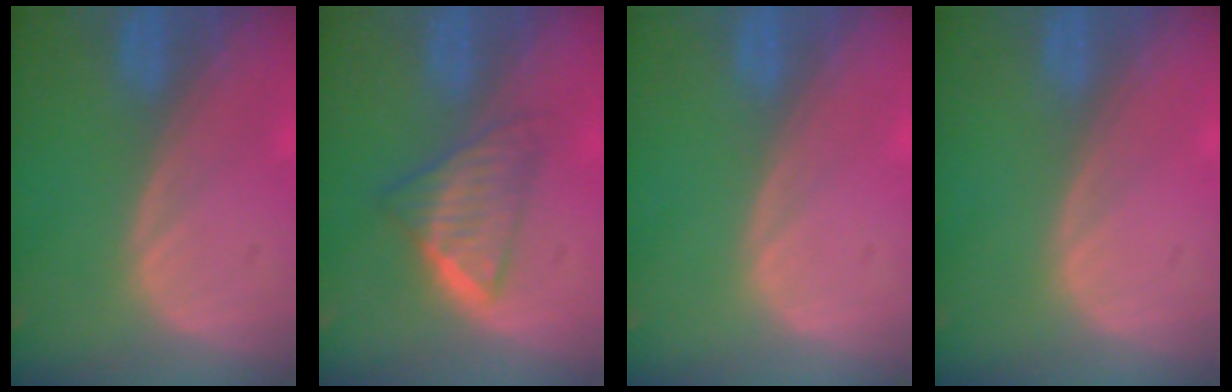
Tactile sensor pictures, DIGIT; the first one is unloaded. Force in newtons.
{"total": 6.3, "press": 5.4, "slide": 3.3}
{"total": 0.0}
{"total": 0.0}